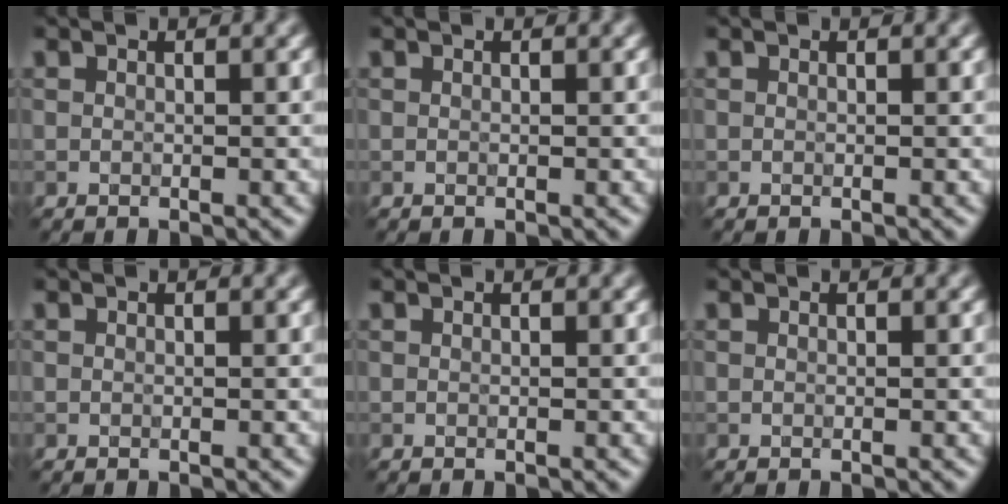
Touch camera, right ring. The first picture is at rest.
{"total": 0.0}
{"total": 0.0}
{"total": 0.0}
{"total": 0.0}
{"total": 0.0}